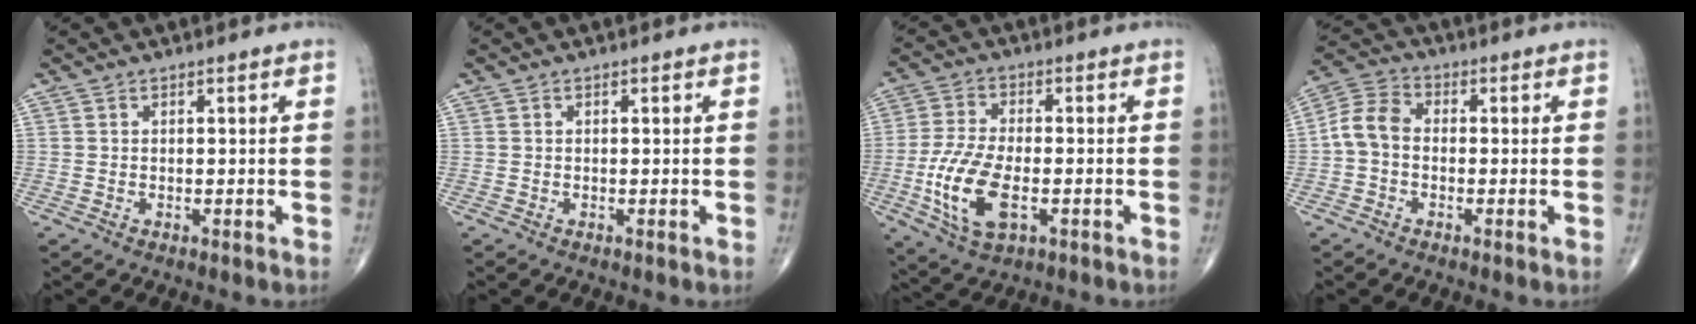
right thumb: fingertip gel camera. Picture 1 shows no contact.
{"total": 0.0}
{"total": 12.3, "force": [-3.1, 6.0, 10.3], "torque": [-0.217, 0.003, -0.055]}
{"total": 6.5, "force": [-0.7, 4.7, 4.4], "torque": [-0.077, 0.021, -0.030]}